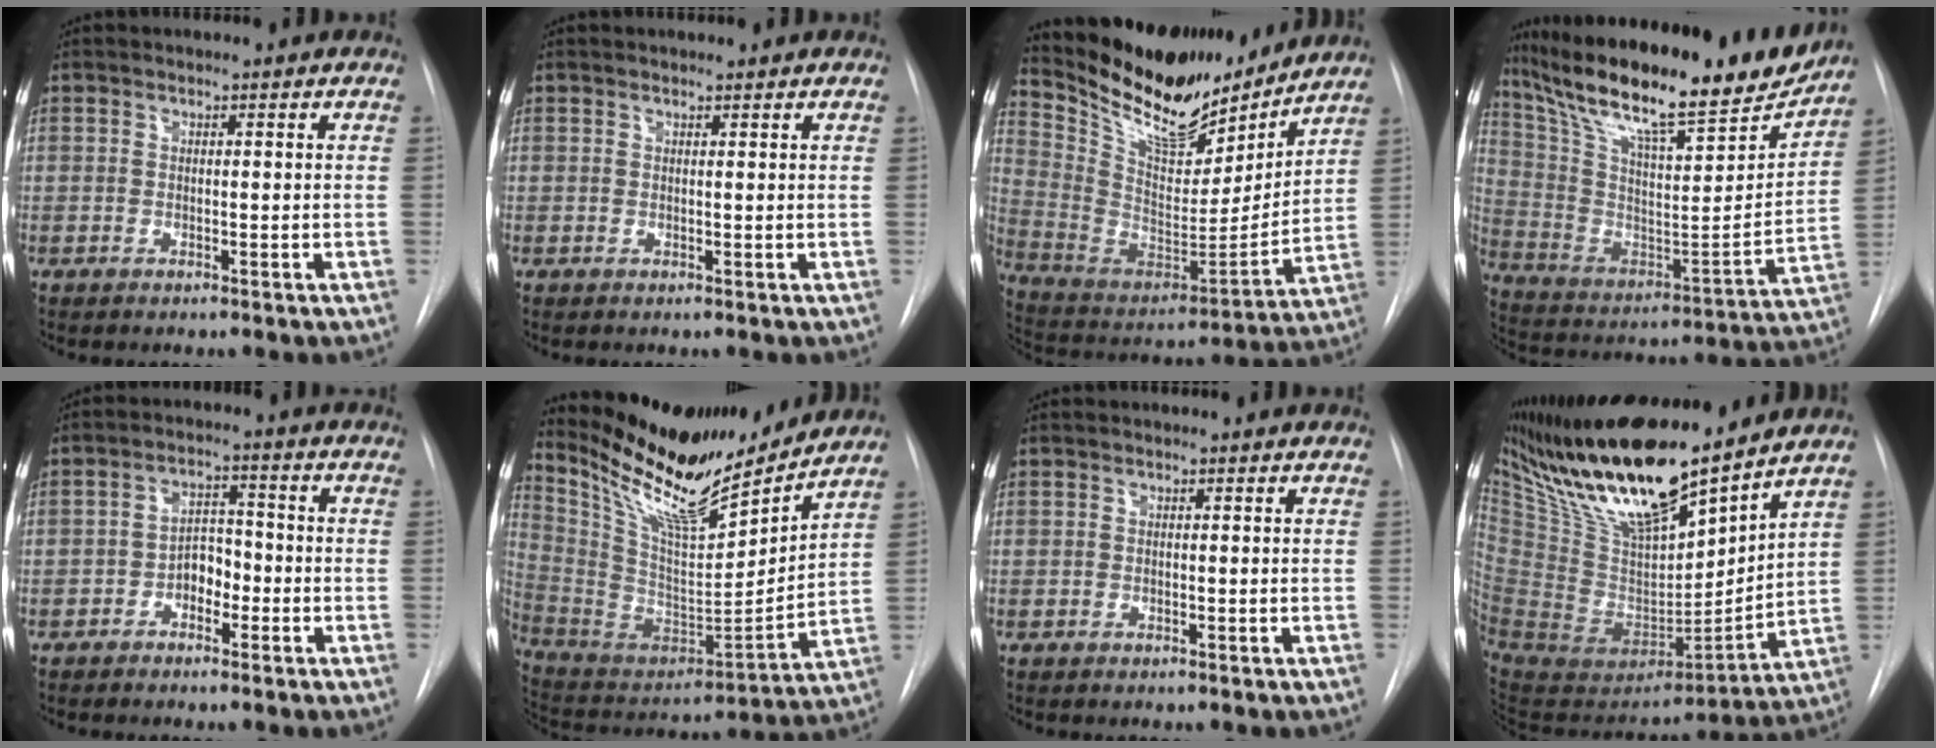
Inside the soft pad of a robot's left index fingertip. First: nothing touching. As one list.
[{"total": 1.5, "force": [1.3, 0.2, 0.5], "torque": [-0.008, 0.014, 0.019]}, {"total": 19.5, "force": [17.3, 4.8, 7.6], "torque": [-0.148, -0.027, 0.299]}, {"total": 27.9, "force": [23.0, 3.7, 15.4], "torque": [-0.278, -0.033, 0.355]}, {"total": 4.1, "force": [-2.0, 2.5, 2.6], "torque": [-0.041, 0.013, -0.039]}, {"total": 19.8, "force": [17.1, 2.3, 9.7], "torque": [-0.184, -0.033, 0.302]}, {"total": 0.0}, {"total": 27.6, "force": [21.4, 5.9, 16.4], "torque": [-0.302, -0.011, 0.386]}]